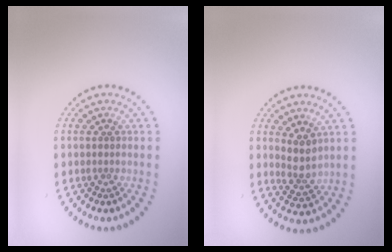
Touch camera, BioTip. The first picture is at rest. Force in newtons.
{"total": 2.3, "press": 1.9, "slide": 1.2}